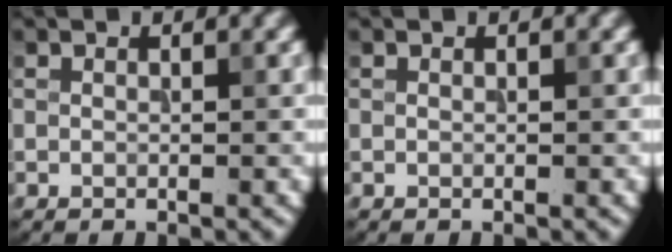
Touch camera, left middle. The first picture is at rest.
{"total": 0.0}